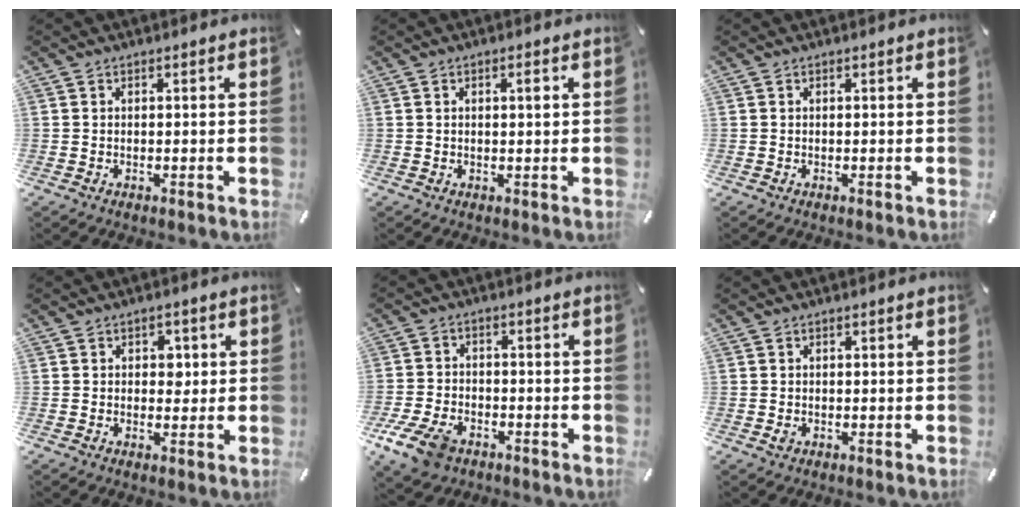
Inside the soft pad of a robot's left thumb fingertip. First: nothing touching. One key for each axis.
{"total": 1.6, "fx": 0.5, "fy": 0.4, "fz": 1.5, "tx": -0.021, "ty": -0.001, "tz": 0.004}
{"total": 0.0}
{"total": 3.3, "fx": 0.5, "fy": 2.6, "fz": 1.9, "tx": -0.016, "ty": -0.001, "tz": -0.001}
{"total": 9.0, "fx": -4.9, "fy": 5.7, "fz": 4.9, "tx": -0.115, "ty": 0.018, "tz": -0.092}
{"total": 1.0, "fx": -0.1, "fy": 0.9, "fz": 0.4, "tx": -0.008, "ty": 0.003, "tz": -0.003}